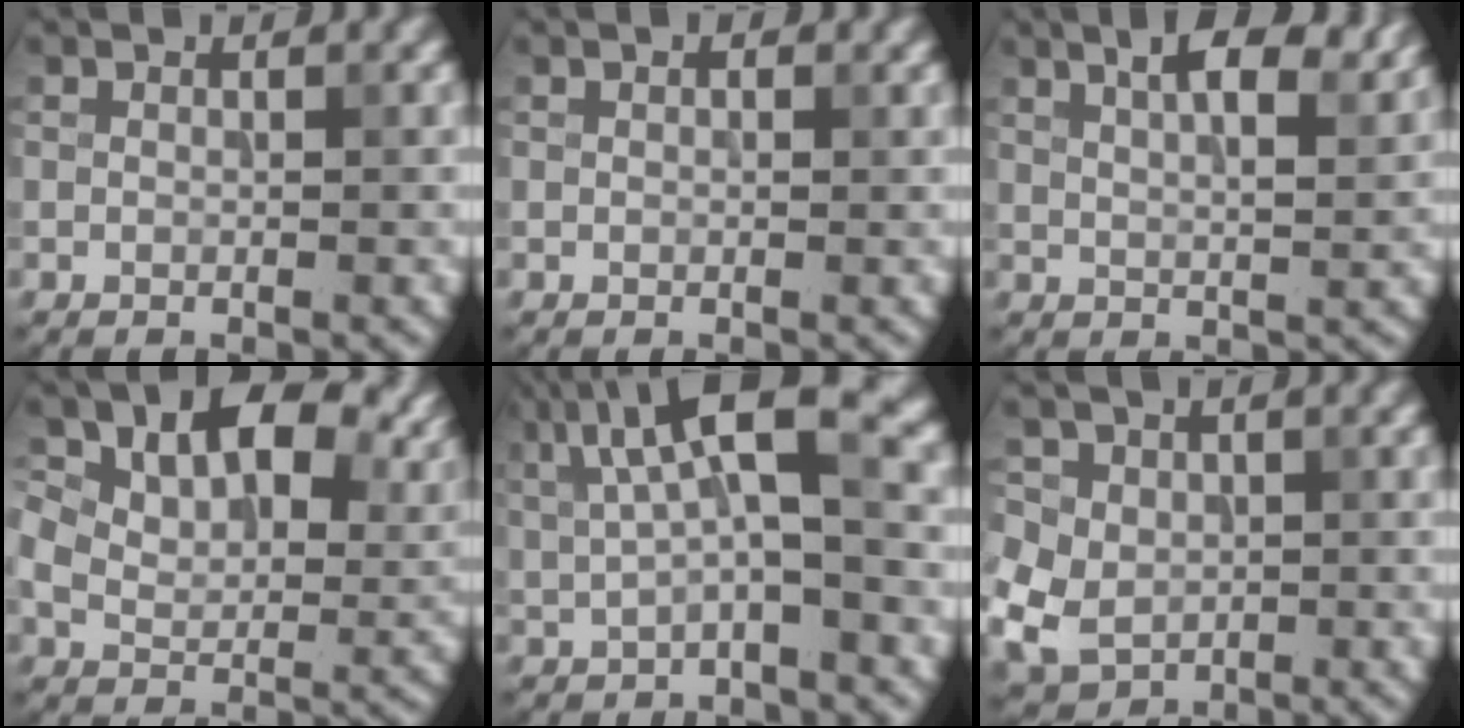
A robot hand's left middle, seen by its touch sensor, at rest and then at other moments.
{"total": 0.5, "force": [0.1, 0.3, 0.4], "torque": [-0.010, 0.001, 0.002]}
{"total": 5.7, "force": [3.2, 2.2, 4.1], "torque": [-0.043, 0.021, 0.030]}
{"total": 14.8, "force": [6.5, 8.5, 10.3], "torque": [-0.157, 0.014, 0.109]}
{"total": 8.1, "force": [2.0, 2.4, 7.5], "torque": [-0.136, 0.016, 0.029]}
{"total": 6.6, "force": [-0.6, 5.7, 3.4], "torque": [-0.081, 0.010, -0.031]}